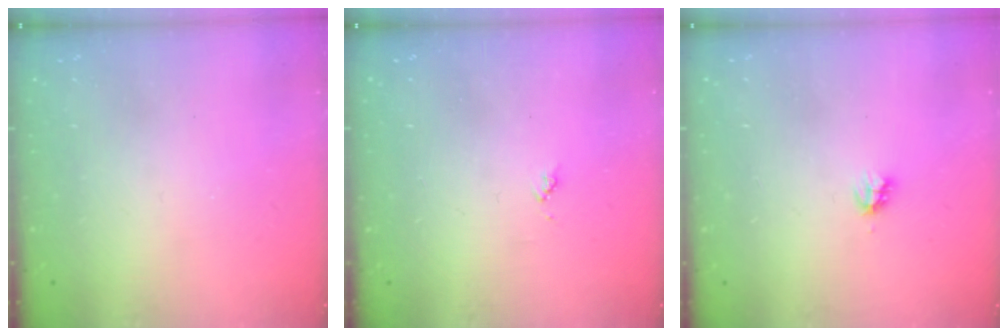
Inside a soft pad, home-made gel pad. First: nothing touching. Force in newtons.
{"total": 3.6, "press": 3.6, "slide": 0.5}
{"total": 2.7, "press": 2.7, "slide": 0.2}